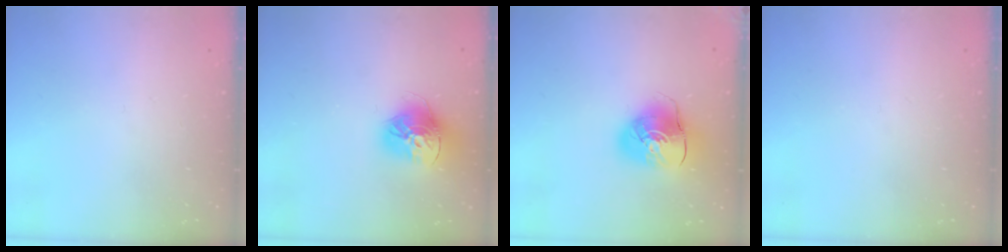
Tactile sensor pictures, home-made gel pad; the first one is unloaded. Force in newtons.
{"total": 15.9, "press": 15.9, "slide": 1.5}
{"total": 10.8, "press": 10.6, "slide": 1.6}
{"total": 0.0}